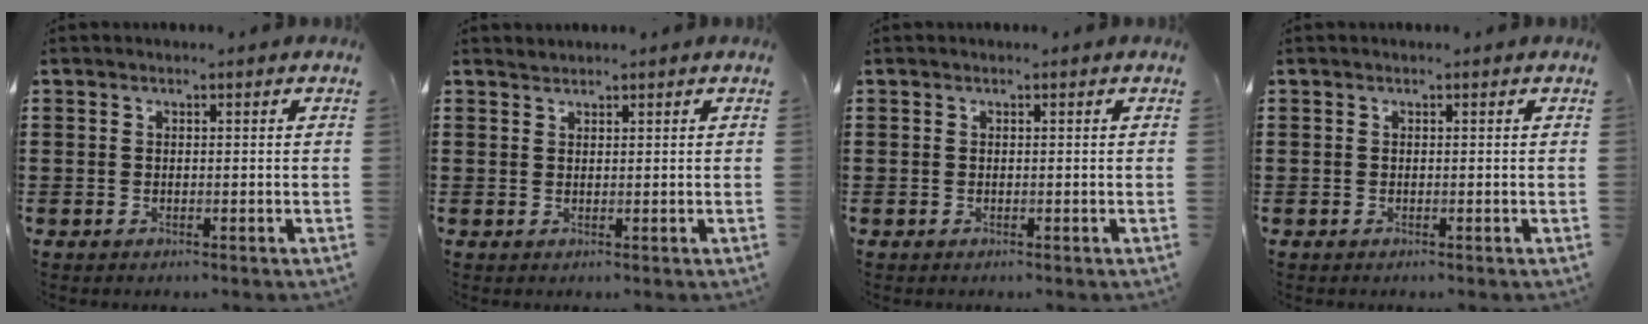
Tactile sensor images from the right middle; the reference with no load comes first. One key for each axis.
{"total": 0.8, "fx": 0.8, "fy": 0.0, "fz": -0.3, "tx": 0.002, "ty": -0.002, "tz": 0.016}
{"total": 0.0}
{"total": 0.0}